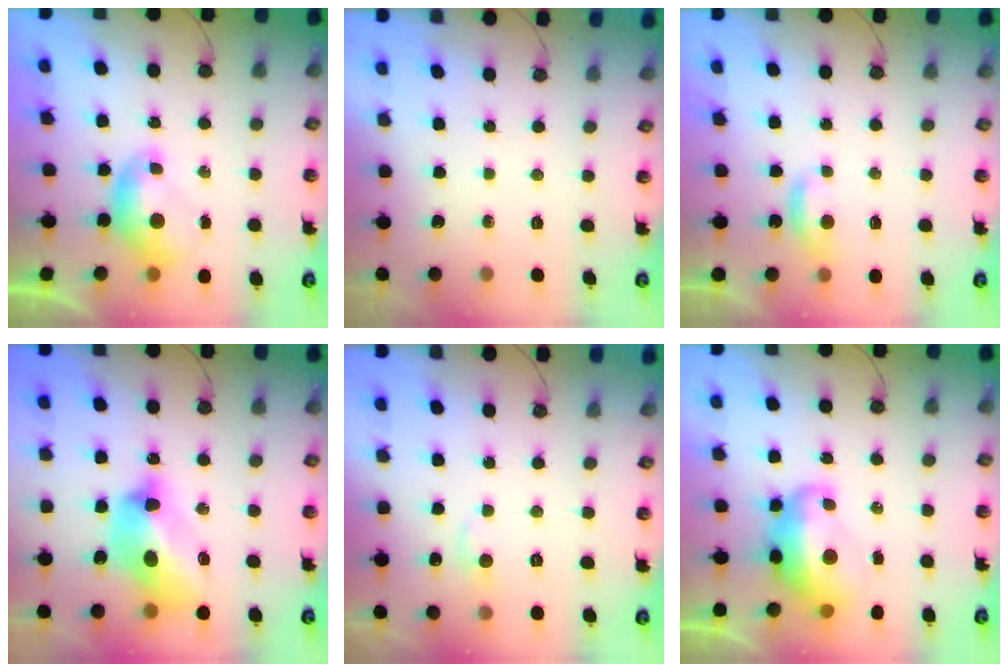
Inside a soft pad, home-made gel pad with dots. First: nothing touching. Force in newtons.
{"total": 0.0}
{"total": 2.0, "press": 2.0, "slide": 0.4}
{"total": 12.6, "press": 12.5, "slide": 1.5}
{"total": 1.1, "press": 0.8, "slide": 0.8}
{"total": 6.2, "press": 6.1, "slide": 1.2}